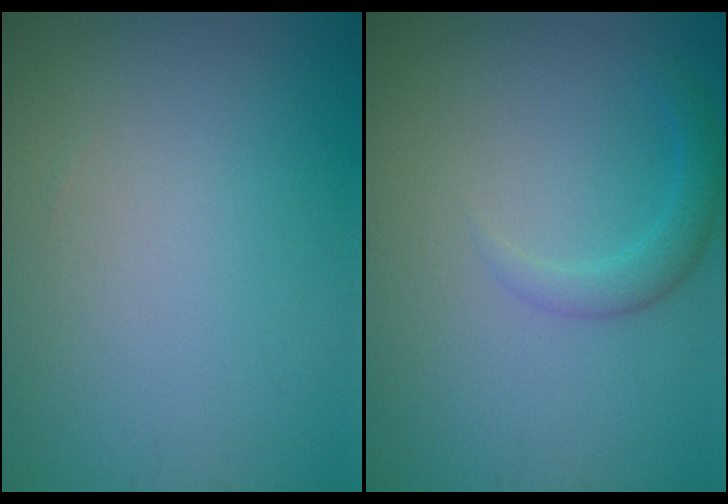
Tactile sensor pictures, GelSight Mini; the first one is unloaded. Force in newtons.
{"total": 1.9, "press": 1.9, "slide": 0.1}